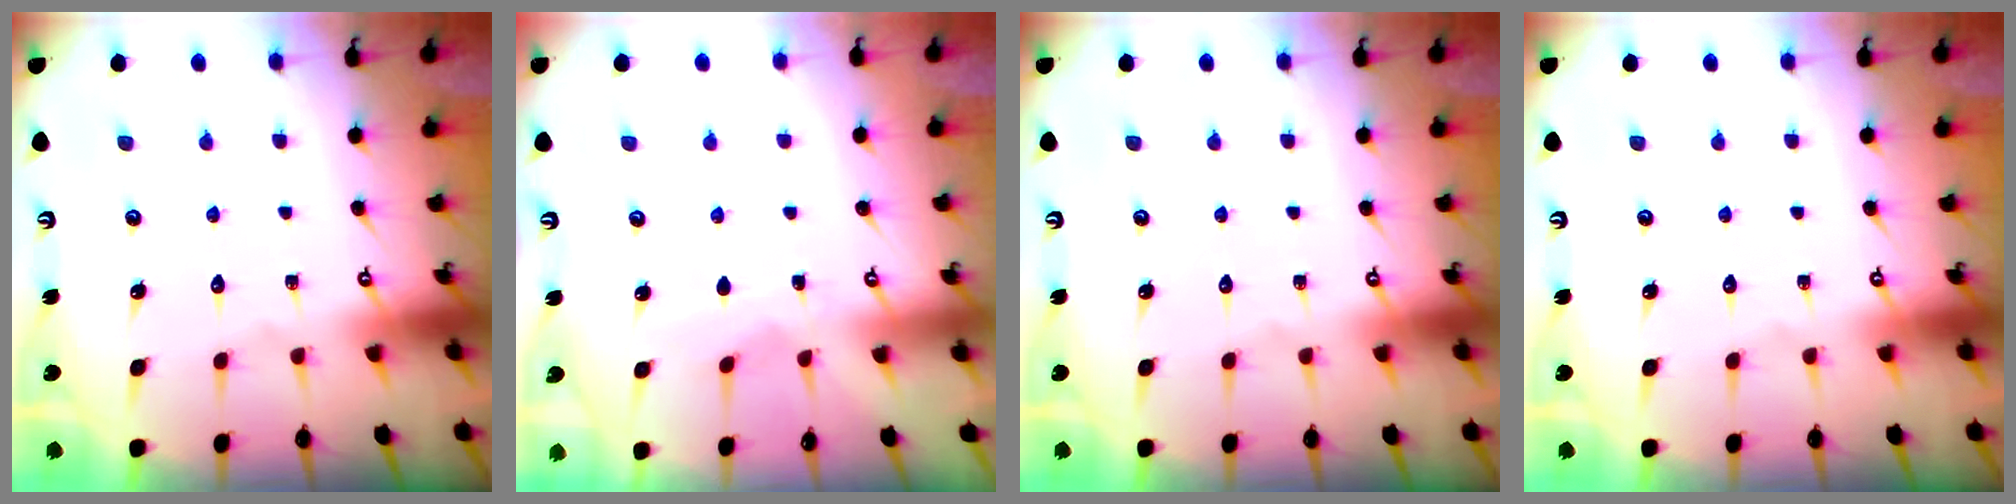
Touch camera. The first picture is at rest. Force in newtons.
{"total": 2.6, "press": 2.6, "slide": 0.4}
{"total": 0.0}
{"total": 0.0}